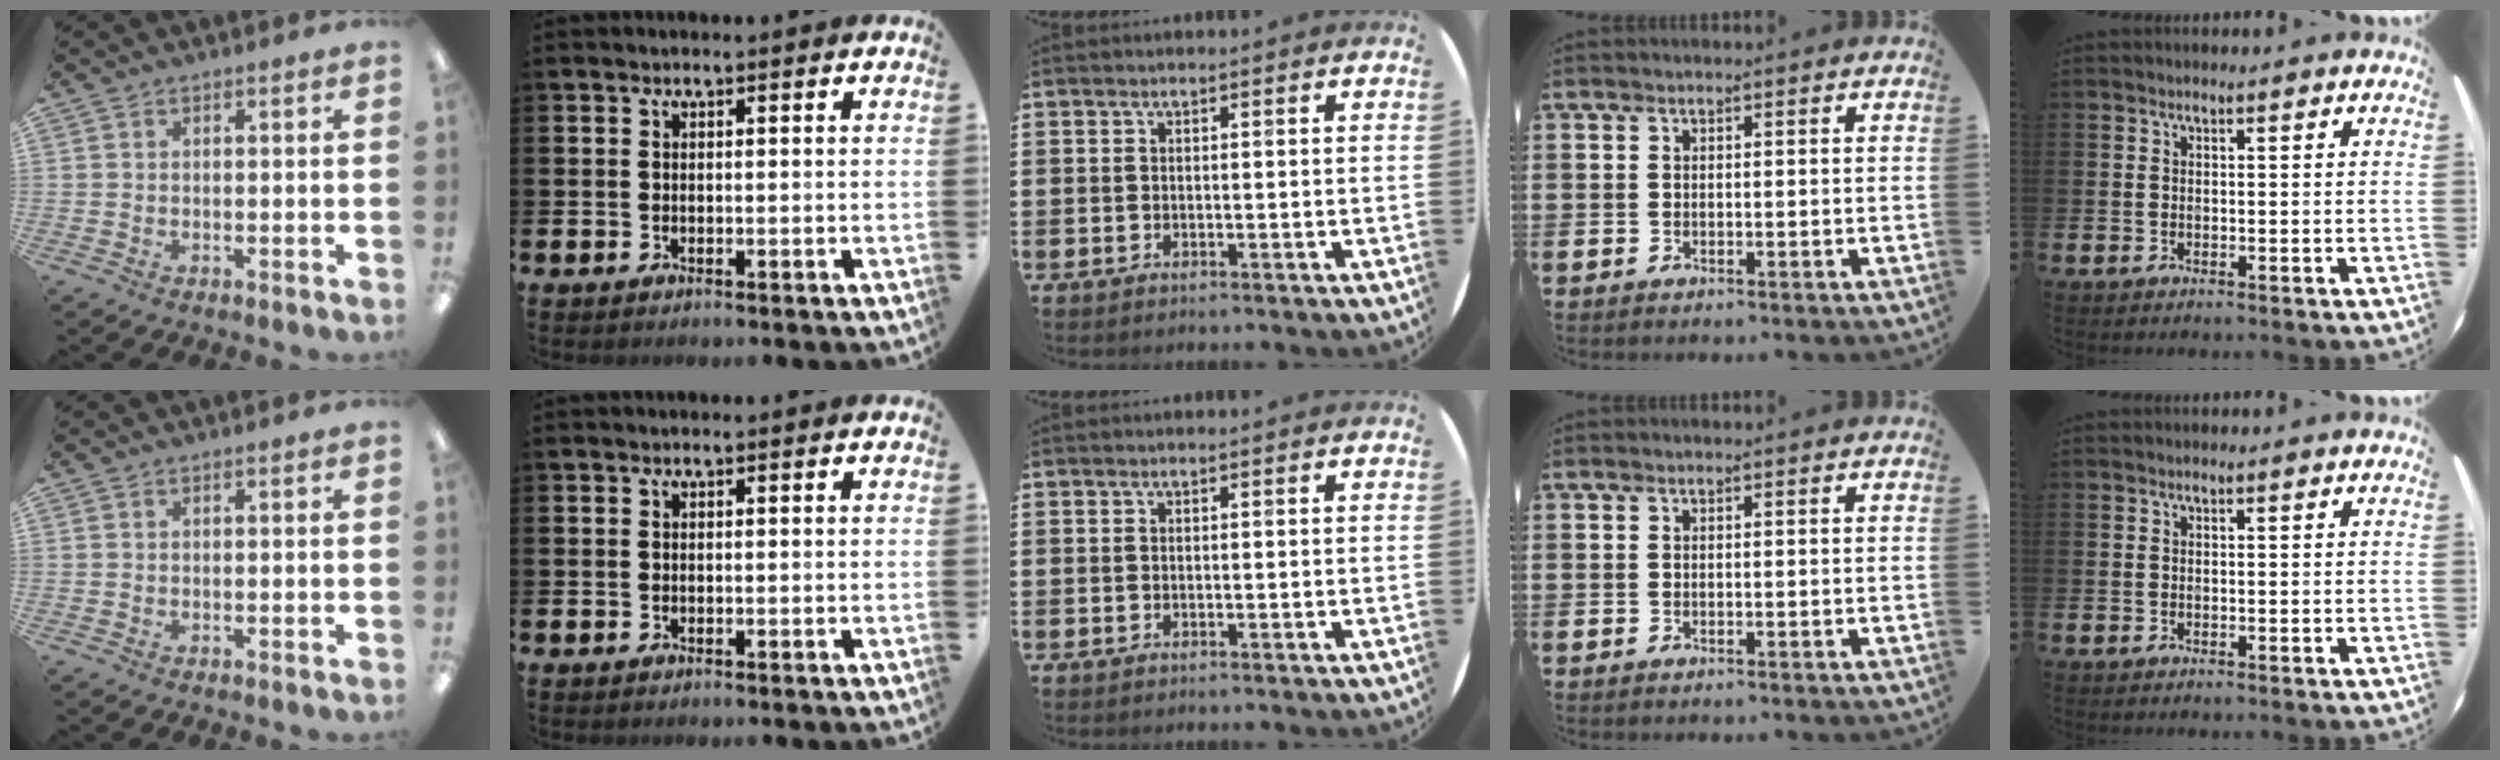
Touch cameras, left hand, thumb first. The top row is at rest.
{}